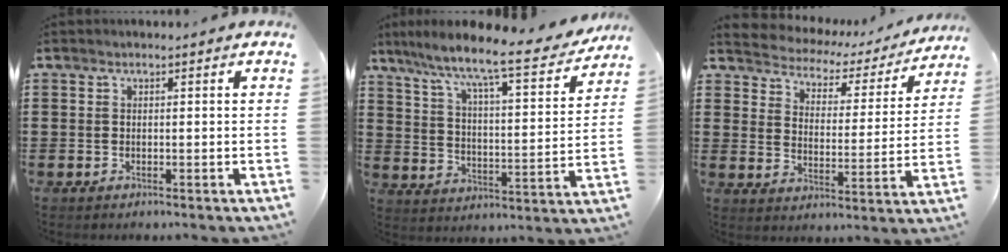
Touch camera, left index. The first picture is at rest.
{"total": 9.1, "force": [7.7, 0.0, 4.7], "torque": [-0.115, -0.061, 0.120]}
{"total": 2.7, "force": [2.6, 0.9, -0.1], "torque": [-0.021, -0.026, 0.033]}